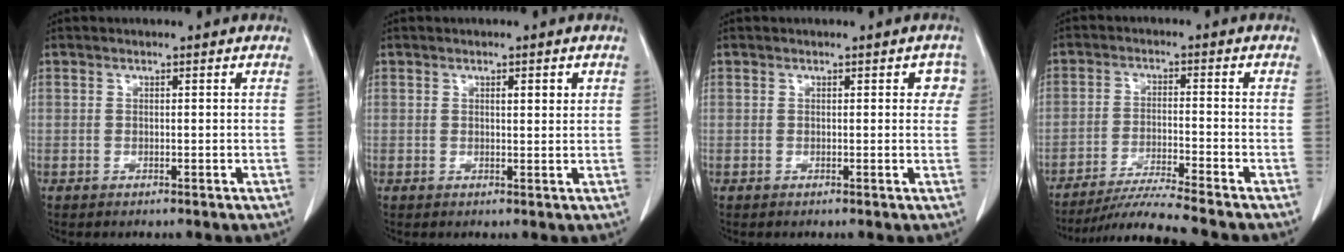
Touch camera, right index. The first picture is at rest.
{"total": 1.8, "force": [0.8, 0.4, 1.6], "torque": [-0.023, -0.001, 0.009]}
{"total": 2.5, "force": [0.7, 1.3, 2.0], "torque": [-0.009, 0.009, 0.001]}
{"total": 8.8, "force": [-7.8, -2.2, 3.2], "torque": [-0.047, -0.024, -0.138]}